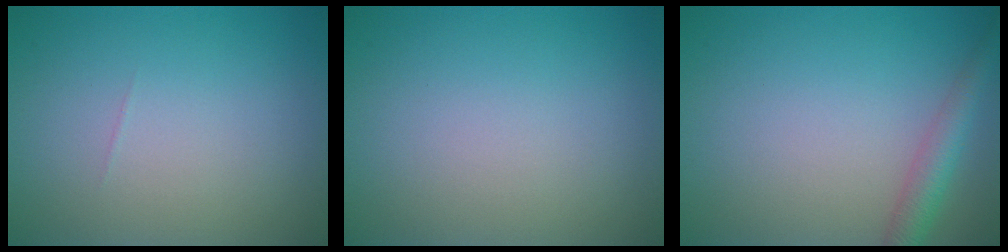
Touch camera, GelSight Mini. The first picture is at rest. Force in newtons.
{"total": 0.0}
{"total": 2.9, "press": 2.9, "slide": 0.1}